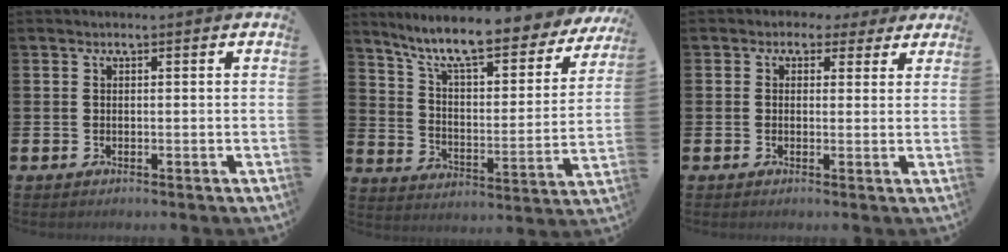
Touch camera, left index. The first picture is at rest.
{"total": 10.2, "force": [8.9, 1.6, 4.7], "torque": [-0.124, -0.062, 0.147]}
{"total": 2.4, "force": [1.4, 1.9, 0.3], "torque": [-0.006, 0.002, 0.019]}